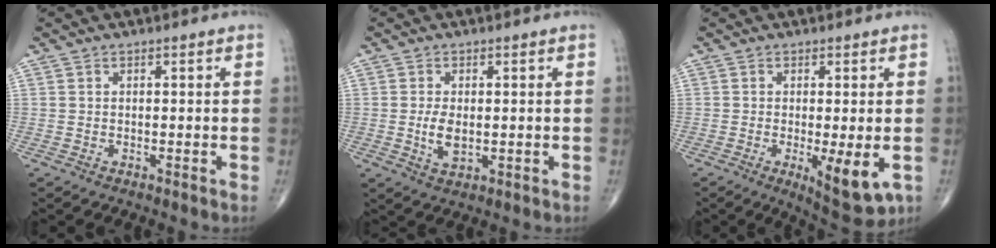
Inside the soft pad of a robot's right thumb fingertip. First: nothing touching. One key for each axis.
{"total": 4.4, "fx": -0.2, "fy": 2.3, "fz": 3.7, "tx": -0.071, "ty": -0.008, "tz": -0.001}
{"total": 8.7, "fx": -2.3, "fy": 2.4, "fz": 8.0, "tx": -0.113, "ty": -0.023, "tz": -0.030}